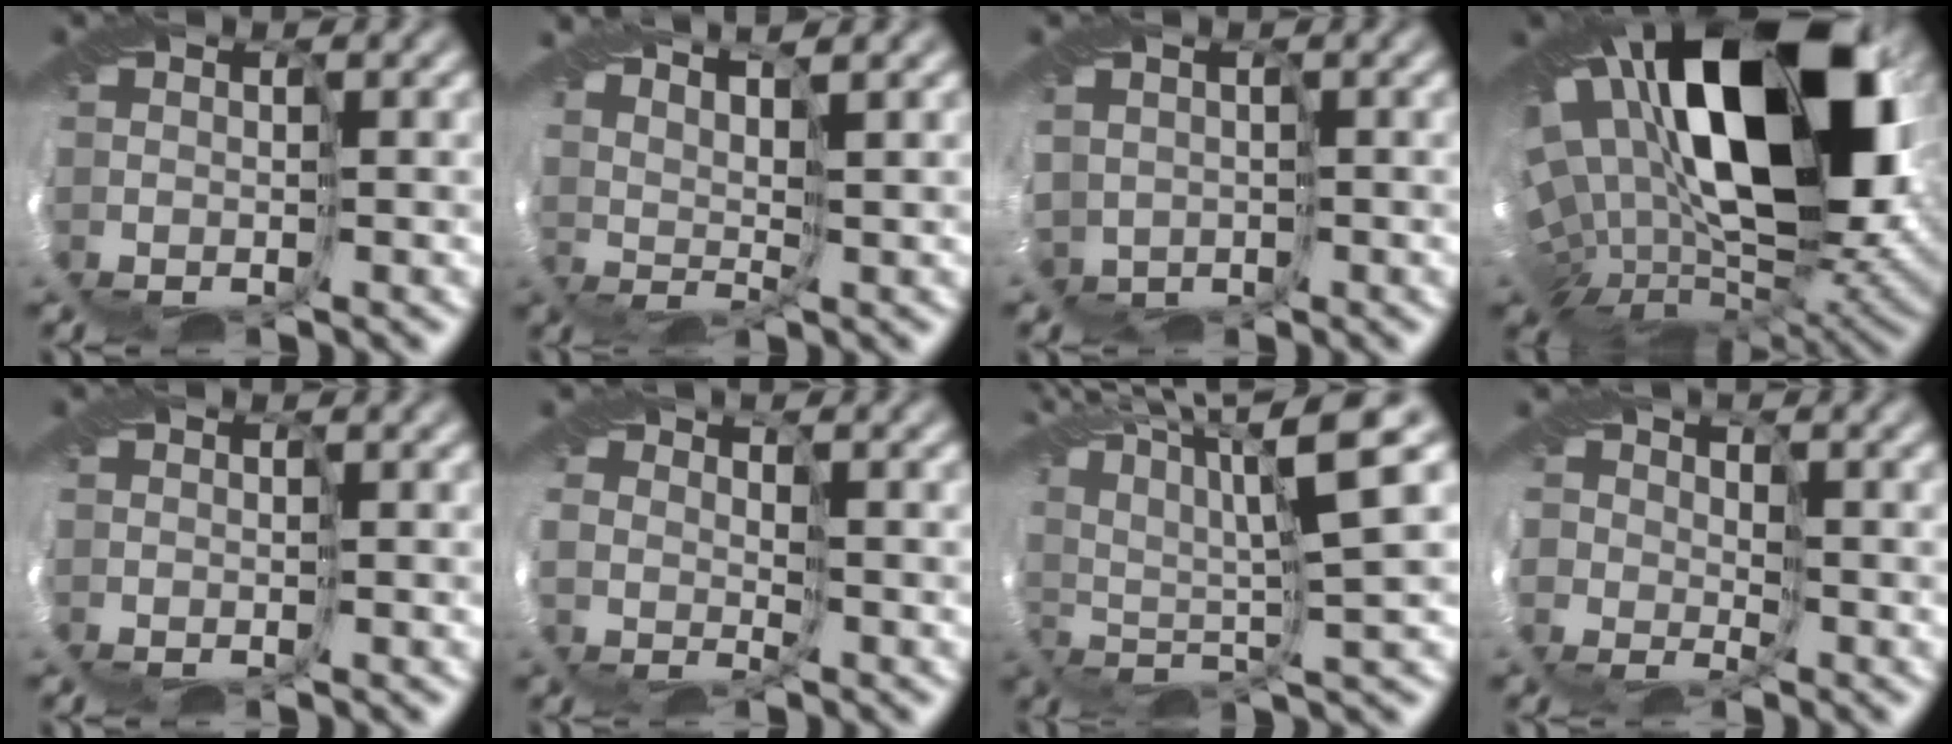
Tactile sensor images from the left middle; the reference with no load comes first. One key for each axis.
{"total": 4.5, "fx": 4.4, "fy": -0.6, "fz": 0.4, "tx": -0.009, "ty": 0.013, "tz": 0.058}
{"total": 2.6, "fx": 0.1, "fy": 2.4, "fz": 1.1, "tx": -0.031, "ty": -0.015, "tz": -0.006}
{"total": 17.7, "fx": 5.5, "fy": 8.7, "fz": 14.4, "tx": -0.252, "ty": -0.007, "tz": 0.106}
{"total": 0.0}
{"total": 2.0, "fx": 1.4, "fy": -0.7, "fz": -1.2, "tx": 0.012, "ty": 0.002, "tz": 0.026}
{"total": 9.3, "fx": 5.7, "fy": 1.0, "fz": 7.3, "tx": -0.151, "ty": 0.027, "tz": 0.104}
{"total": 1.6, "fx": 1.0, "fy": 1.2, "fz": -0.4, "tx": 0.002, "ty": -0.003, "tz": 0.024}